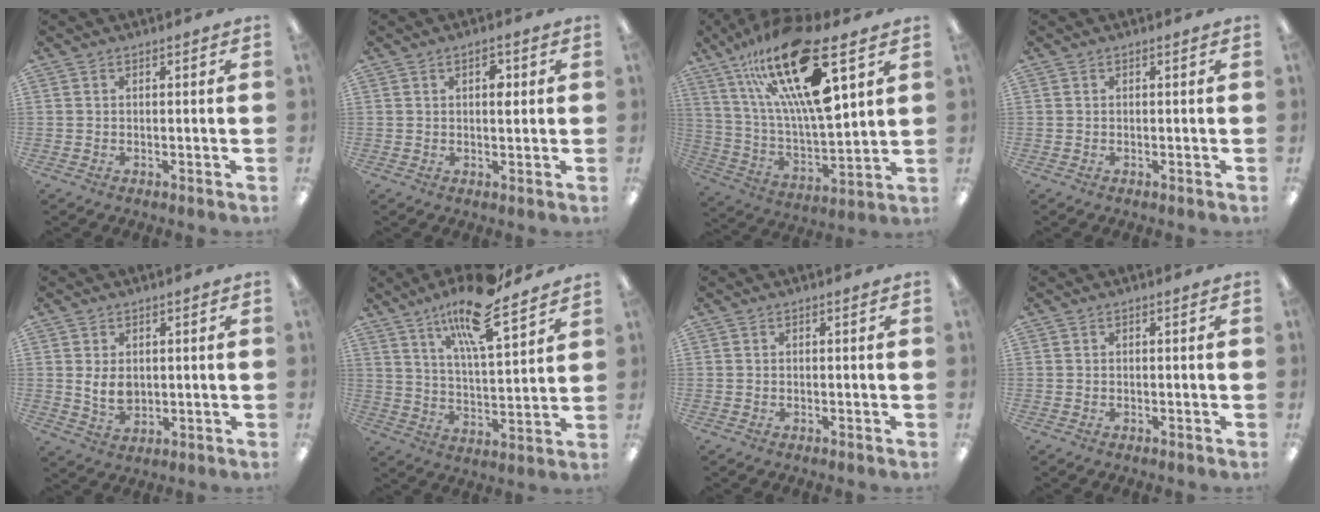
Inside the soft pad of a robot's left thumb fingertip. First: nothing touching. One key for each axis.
{"total": 3.3, "fx": 1.2, "fy": 1.7, "fz": 2.6, "tx": -0.031, "ty": -0.004, "tz": 0.014}
{"total": 26.5, "fx": 14.5, "fy": 7.6, "fz": 20.9, "tx": -0.393, "ty": -0.078, "tz": 0.239}
{"total": 0.0}
{"total": 5.3, "fx": 1.0, "fy": 3.8, "fz": 3.6, "tx": -0.068, "ty": -0.006, "tz": 0.014}
{"total": 16.5, "fx": 12.1, "fy": 3.8, "fz": 10.6, "tx": -0.187, "ty": -0.062, "tz": 0.198}
{"total": 0.0}
{"total": 0.0}